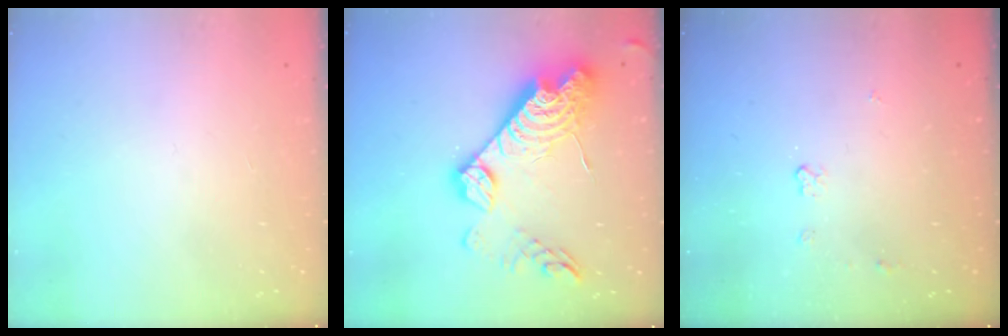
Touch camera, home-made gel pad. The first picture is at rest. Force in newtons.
{"total": 22.6, "press": 22.5, "slide": 2.0}
{"total": 3.6, "press": 3.5, "slide": 0.7}